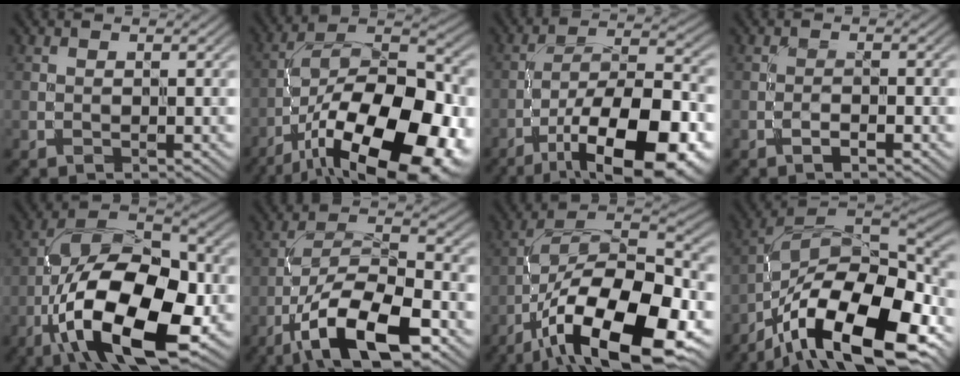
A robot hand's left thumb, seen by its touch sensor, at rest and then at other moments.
{"total": 20.4, "force": [-10.4, 8.6, 15.3], "torque": [-0.240, -0.012, -0.165]}
{"total": 16.9, "force": [-8.4, 6.1, 13.3], "torque": [-0.211, -0.003, -0.132]}
{"total": 1.0, "force": [-0.8, 0.1, 0.7], "torque": [-0.011, 0.007, -0.015]}
{"total": 17.8, "force": [-6.4, 8.4, 14.4], "torque": [-0.254, 0.002, -0.126]}
{"total": 13.1, "force": [-7.0, 4.4, 10.2], "torque": [-0.182, 0.004, -0.138]}
{"total": 17.8, "force": [-8.8, 7.0, 13.8], "torque": [-0.233, -0.004, -0.166]}
{"total": 18.8, "force": [-10.3, 8.1, 13.5], "torque": [-0.245, -0.007, -0.187]}